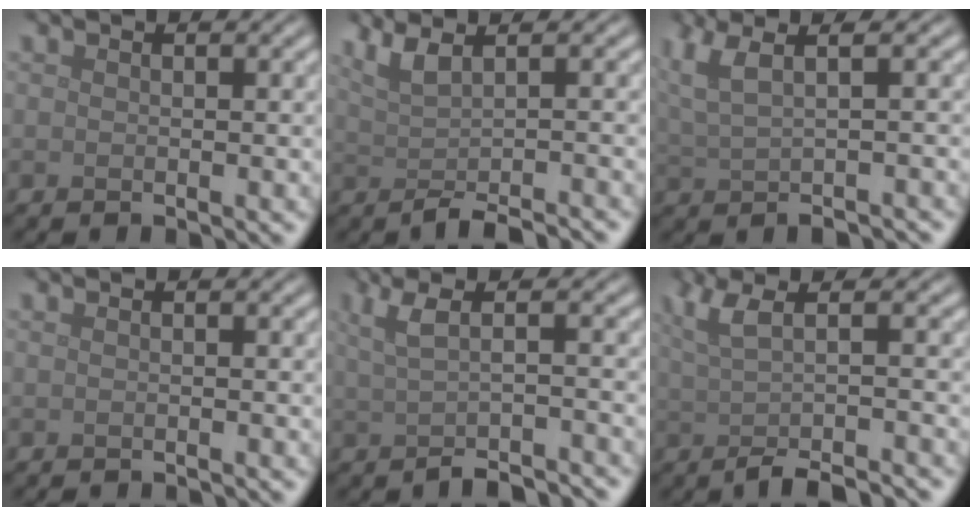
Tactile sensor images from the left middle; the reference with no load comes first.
{"total": 3.8, "force": [-0.3, 1.2, 3.6], "torque": [-0.050, 0.000, -0.005]}
{"total": 4.9, "force": [1.4, 1.8, 4.4], "torque": [-0.071, 0.010, 0.029]}
{"total": 1.1, "force": [-1.0, 0.2, 0.4], "torque": [0.002, -0.007, -0.018]}
{"total": 3.9, "force": [-0.7, 1.3, 3.6], "torque": [-0.054, -0.004, -0.014]}
{"total": 5.5, "force": [-0.5, 1.7, 5.2], "torque": [-0.071, 0.000, -0.015]}